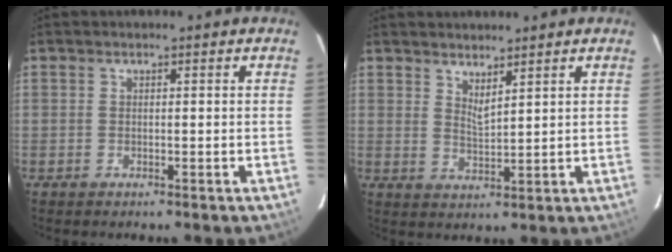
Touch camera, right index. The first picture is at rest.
{"total": 3.4, "force": [2.9, 0.3, 1.8], "torque": [-0.032, -0.005, 0.048]}